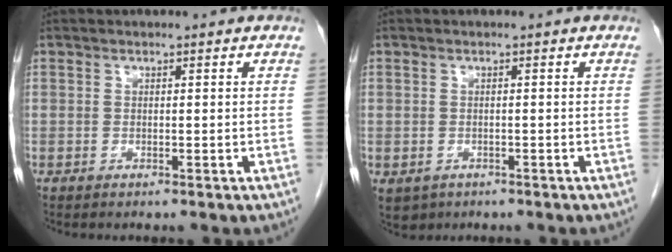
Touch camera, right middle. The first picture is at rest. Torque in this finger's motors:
{"motor_torque": [0.21, -0.03, 0.02, 0.01]}